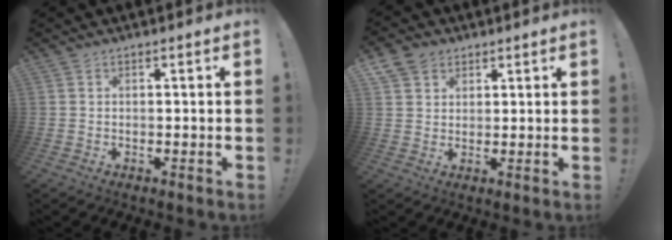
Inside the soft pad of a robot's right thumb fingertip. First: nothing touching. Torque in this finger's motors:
{"motor_torque": [0.35, 1.20, 0.18, 0.04, 0.11]}